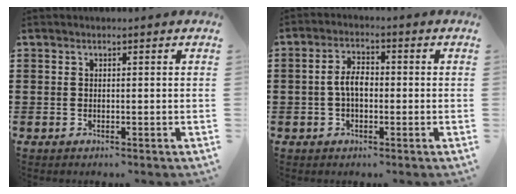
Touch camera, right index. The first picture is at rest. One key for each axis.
{"total": 4.2, "fx": -0.5, "fy": 2.2, "fz": 3.6, "tx": -0.081, "ty": 0.002, "tz": -0.014}